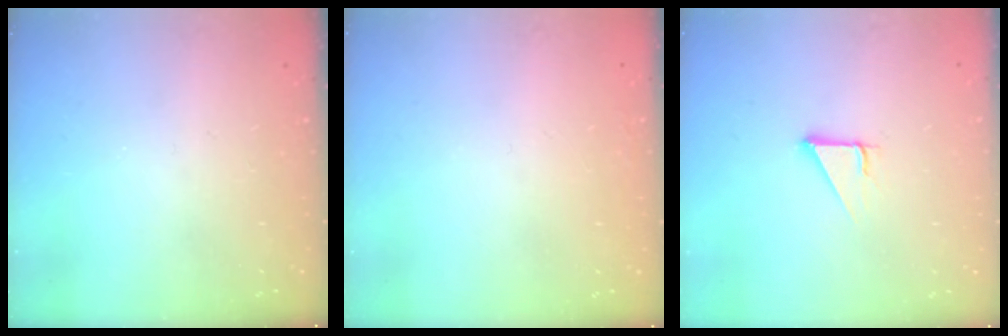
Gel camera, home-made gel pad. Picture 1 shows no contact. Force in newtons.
{"total": 1.6, "press": 1.5, "slide": 0.1}
{"total": 2.9, "press": 2.9, "slide": 0.1}